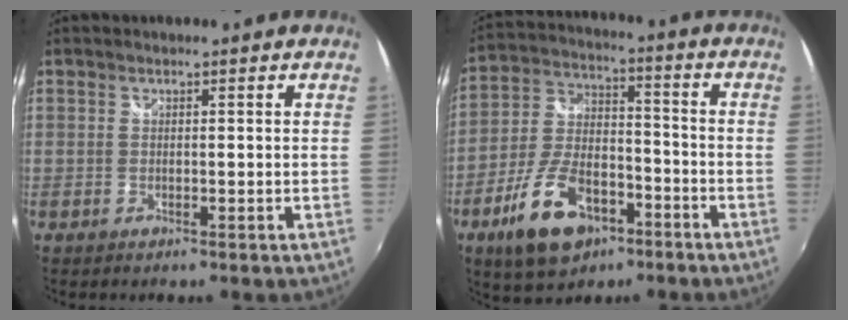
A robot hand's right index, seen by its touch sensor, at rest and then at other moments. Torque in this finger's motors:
{"motor_torque": [1.13, -1.01, 0.54, 0.13]}